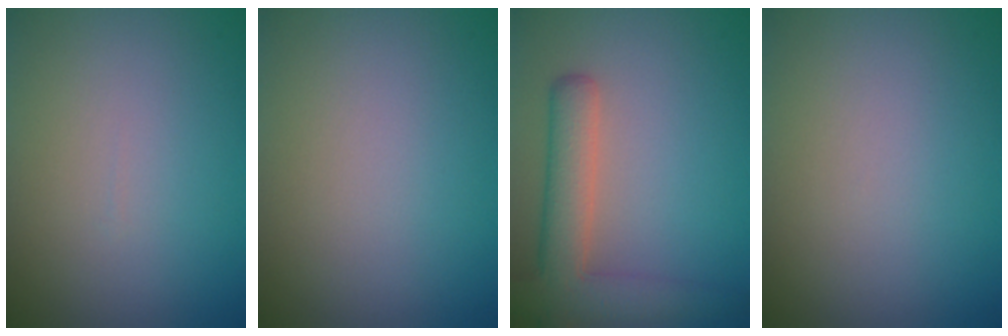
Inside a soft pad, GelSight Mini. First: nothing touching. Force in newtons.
{"total": 0.0}
{"total": 5.3, "press": 5.3, "slide": 0.4}
{"total": 0.0}